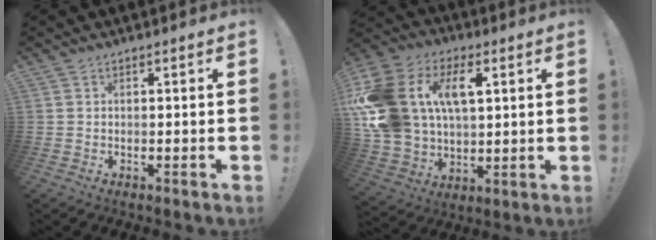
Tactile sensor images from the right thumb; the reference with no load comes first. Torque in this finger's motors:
{"motor_torque": [2.14, 2.14, 1.88, 0.89, 0.25]}